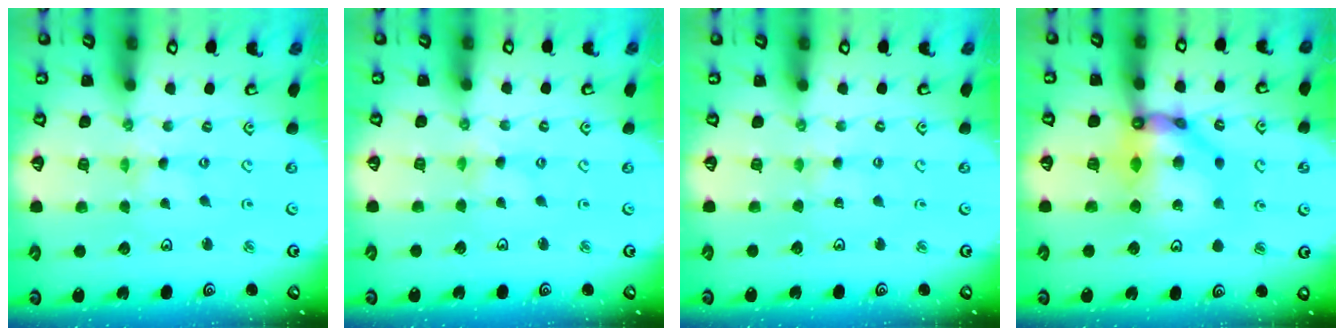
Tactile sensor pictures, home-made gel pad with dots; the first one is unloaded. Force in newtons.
{"total": 0.7, "press": 0.6, "slide": 0.2}
{"total": 2.0, "press": 2.0, "slide": 0.3}
{"total": 12.9, "press": 12.8, "slide": 1.3}